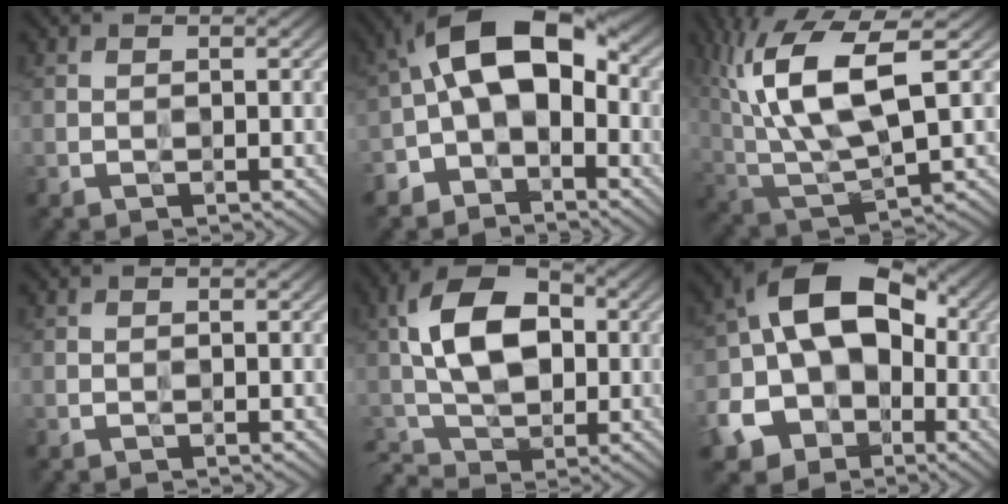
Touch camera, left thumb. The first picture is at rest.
{"total": 12.5, "force": [-1.5, 7.4, 9.9], "torque": [-0.165, 0.029, -0.048]}
{"total": 14.2, "force": [4.0, 5.5, 12.5], "torque": [-0.277, 0.008, 0.082]}
{"total": 0.0}
{"total": 10.3, "force": [0.0, 6.6, 7.9], "torque": [-0.168, 0.013, -0.008]}
{"total": 15.5, "force": [-2.6, 11.4, 10.1], "torque": [-0.201, -0.006, -0.051]}